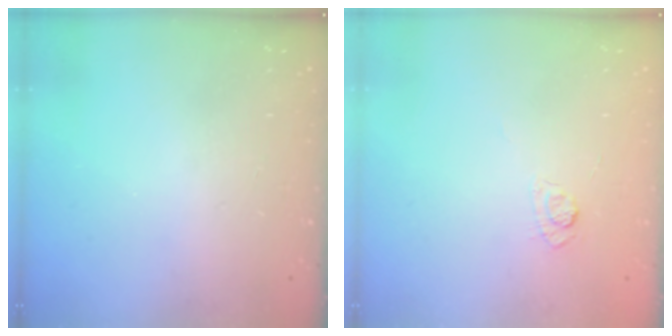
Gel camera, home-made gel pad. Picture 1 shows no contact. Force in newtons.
{"total": 4.0, "press": 3.7, "slide": 1.5}